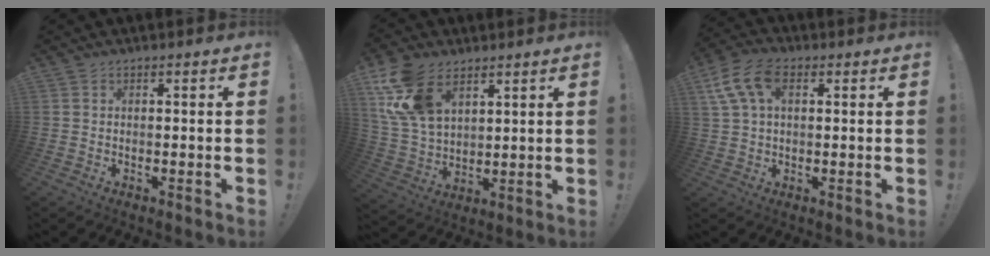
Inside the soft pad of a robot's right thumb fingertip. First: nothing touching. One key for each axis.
{"total": 16.2, "fx": 8.2, "fy": 10.0, "fz": 9.8, "tx": -0.198, "ty": -0.033, "tz": 0.157}
{"total": 11.5, "fx": 4.0, "fy": 7.1, "fz": 8.2, "tx": -0.153, "ty": 0.001, "tz": 0.078}